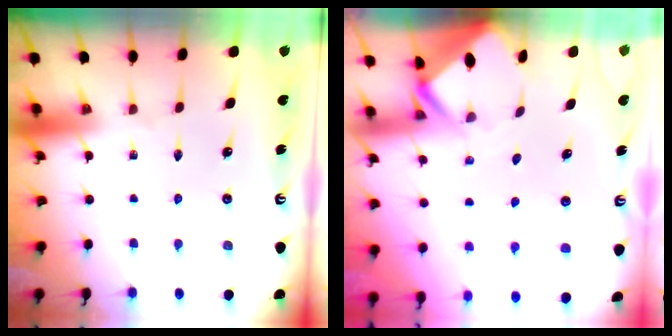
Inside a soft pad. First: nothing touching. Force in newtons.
{"total": 2.7, "press": 2.7, "slide": 0.2}